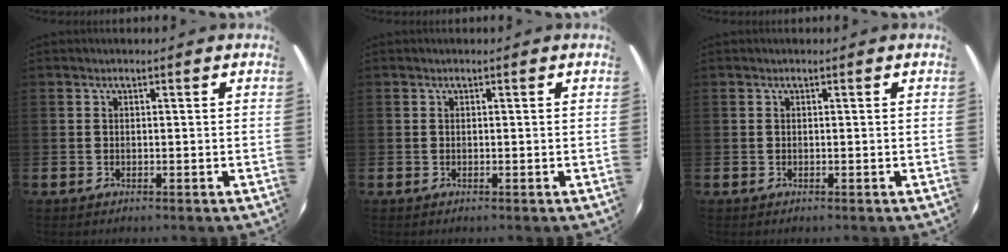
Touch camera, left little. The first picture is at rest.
{"total": 0.0}
{"total": 0.0}